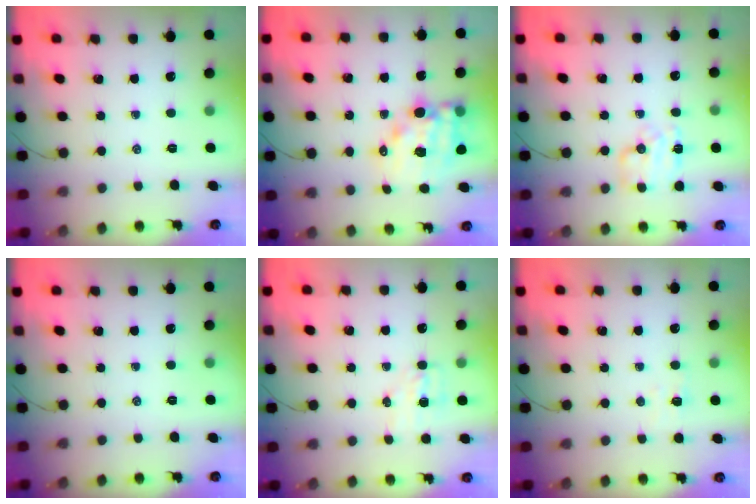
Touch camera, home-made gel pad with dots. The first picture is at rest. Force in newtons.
{"total": 12.0, "press": 11.5, "slide": 3.3}
{"total": 7.5, "press": 7.4, "slide": 0.8}
{"total": 0.0}
{"total": 4.9, "press": 4.8, "slide": 1.1}
{"total": 2.9, "press": 2.8, "slide": 0.8}